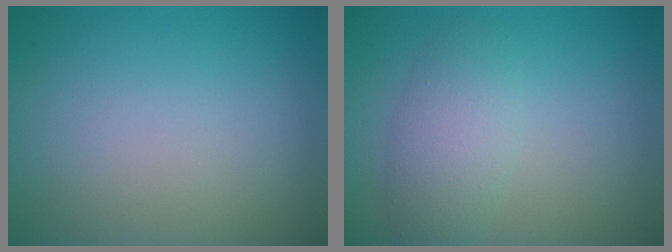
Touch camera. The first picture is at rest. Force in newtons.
{"total": 3.2, "press": 3.2, "slide": 0.1}